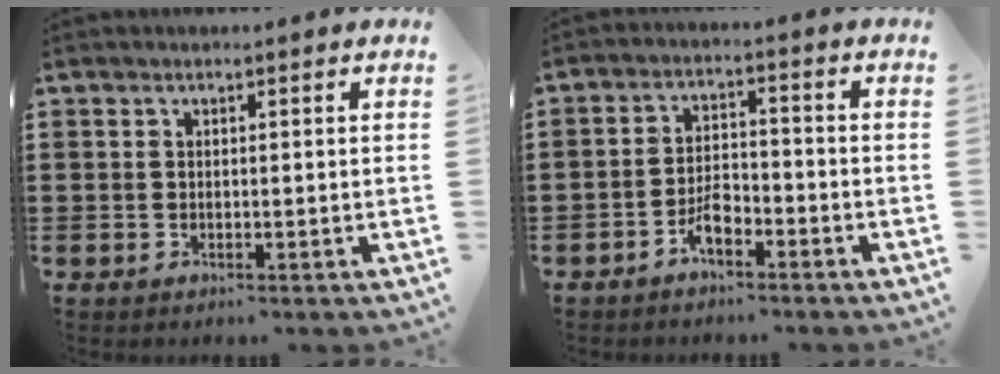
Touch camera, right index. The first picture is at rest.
{"total": 3.8, "force": [-2.7, 1.5, 2.1], "torque": [-0.045, 0.009, -0.056]}